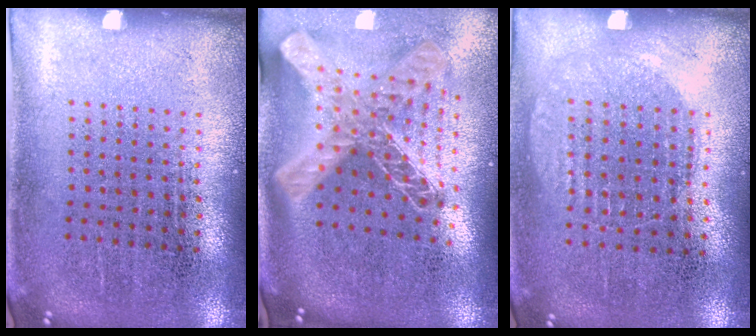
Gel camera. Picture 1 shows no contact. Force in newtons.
{"total": 2.9, "press": 2.1, "slide": 2.0}
{"total": 1.0, "press": 0.9, "slide": 0.4}